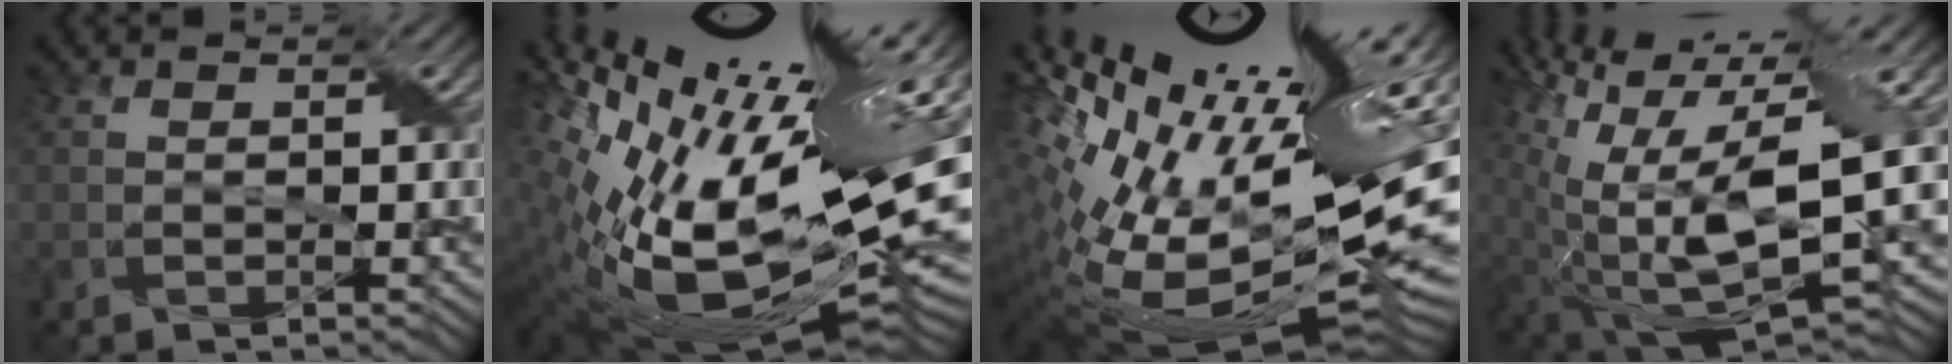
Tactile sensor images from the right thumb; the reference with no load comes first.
{"total": 21.4, "force": [1.9, 10.2, 18.7], "torque": [-0.345, -0.003, 0.057]}
{"total": 19.7, "force": [2.9, 9.3, 17.1], "torque": [-0.300, -0.007, 0.074]}
{"total": 14.8, "force": [3.5, 6.1, 13.0], "torque": [-0.270, -0.016, 0.072]}